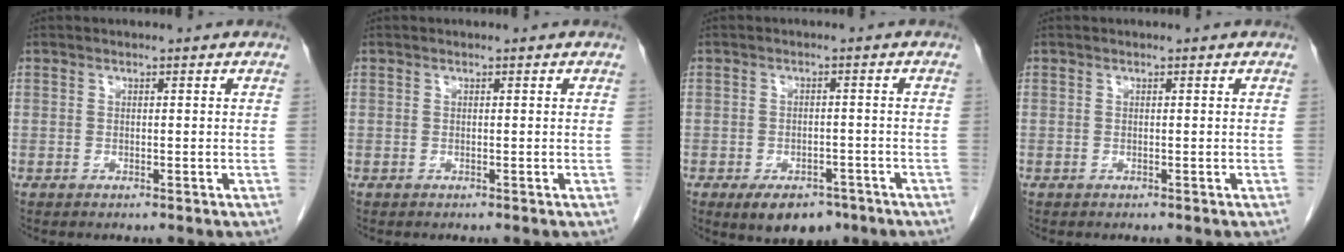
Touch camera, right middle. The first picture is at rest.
{"total": 0.0}
{"total": 7.2, "force": [-4.8, 3.9, 3.7], "torque": [-0.049, 0.001, -0.065]}
{"total": 0.0}